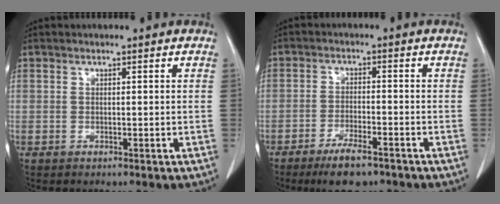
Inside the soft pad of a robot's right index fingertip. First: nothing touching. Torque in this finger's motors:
{"motor_torque": [0.47, -0.43, 0.31, 0.07]}